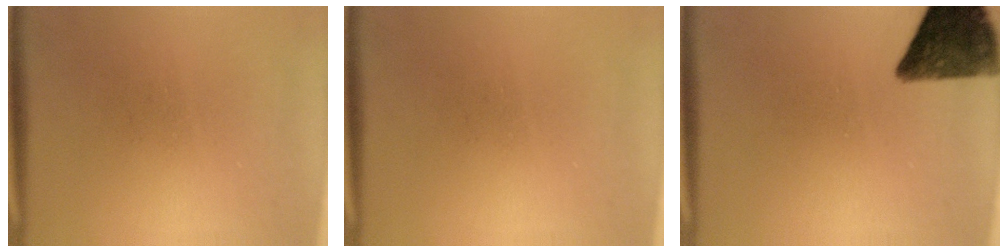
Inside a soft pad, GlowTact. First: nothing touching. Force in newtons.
{"total": 0.0}
{"total": 11.4}